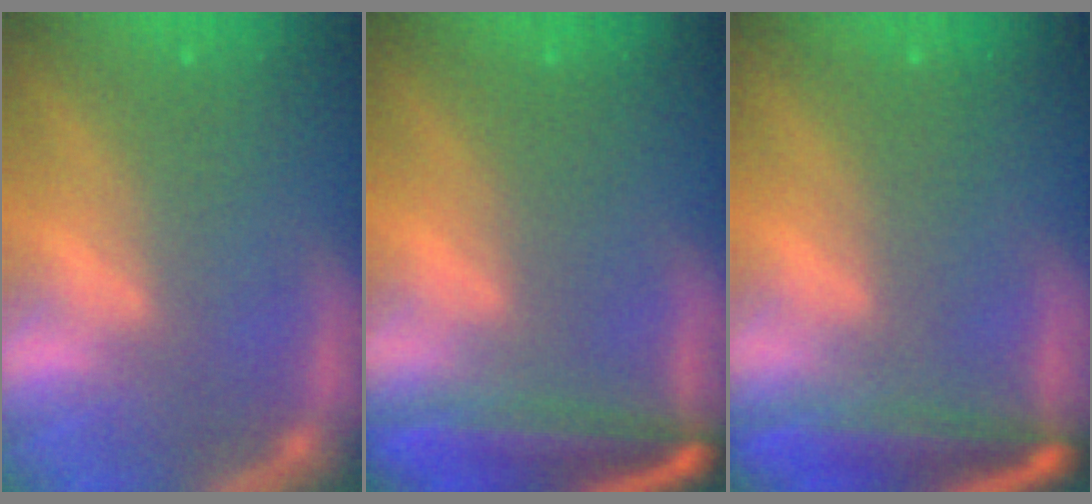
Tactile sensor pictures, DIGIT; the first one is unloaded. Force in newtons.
{"total": 8.0}
{"total": 7.1}